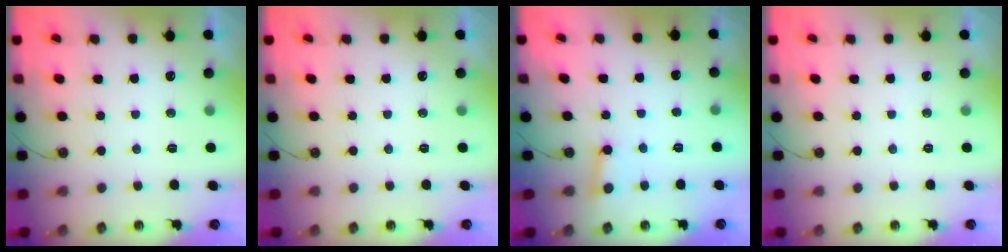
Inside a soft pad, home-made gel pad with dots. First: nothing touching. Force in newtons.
{"total": 0.0}
{"total": 2.4, "press": 2.3, "slide": 0.6}
{"total": 0.0}